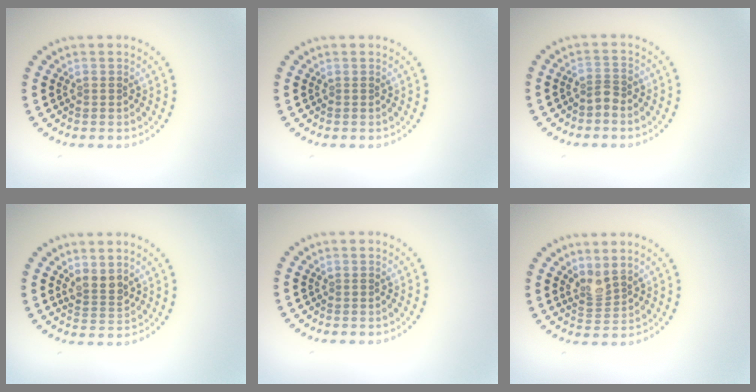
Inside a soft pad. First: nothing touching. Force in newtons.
{"total": 0.0}
{"total": 1.5, "press": 1.2, "slide": 0.9}
{"total": 2.1, "press": 1.7, "slide": 1.2}
{"total": 0.0}
{"total": 2.0, "press": 1.6, "slide": 1.3}